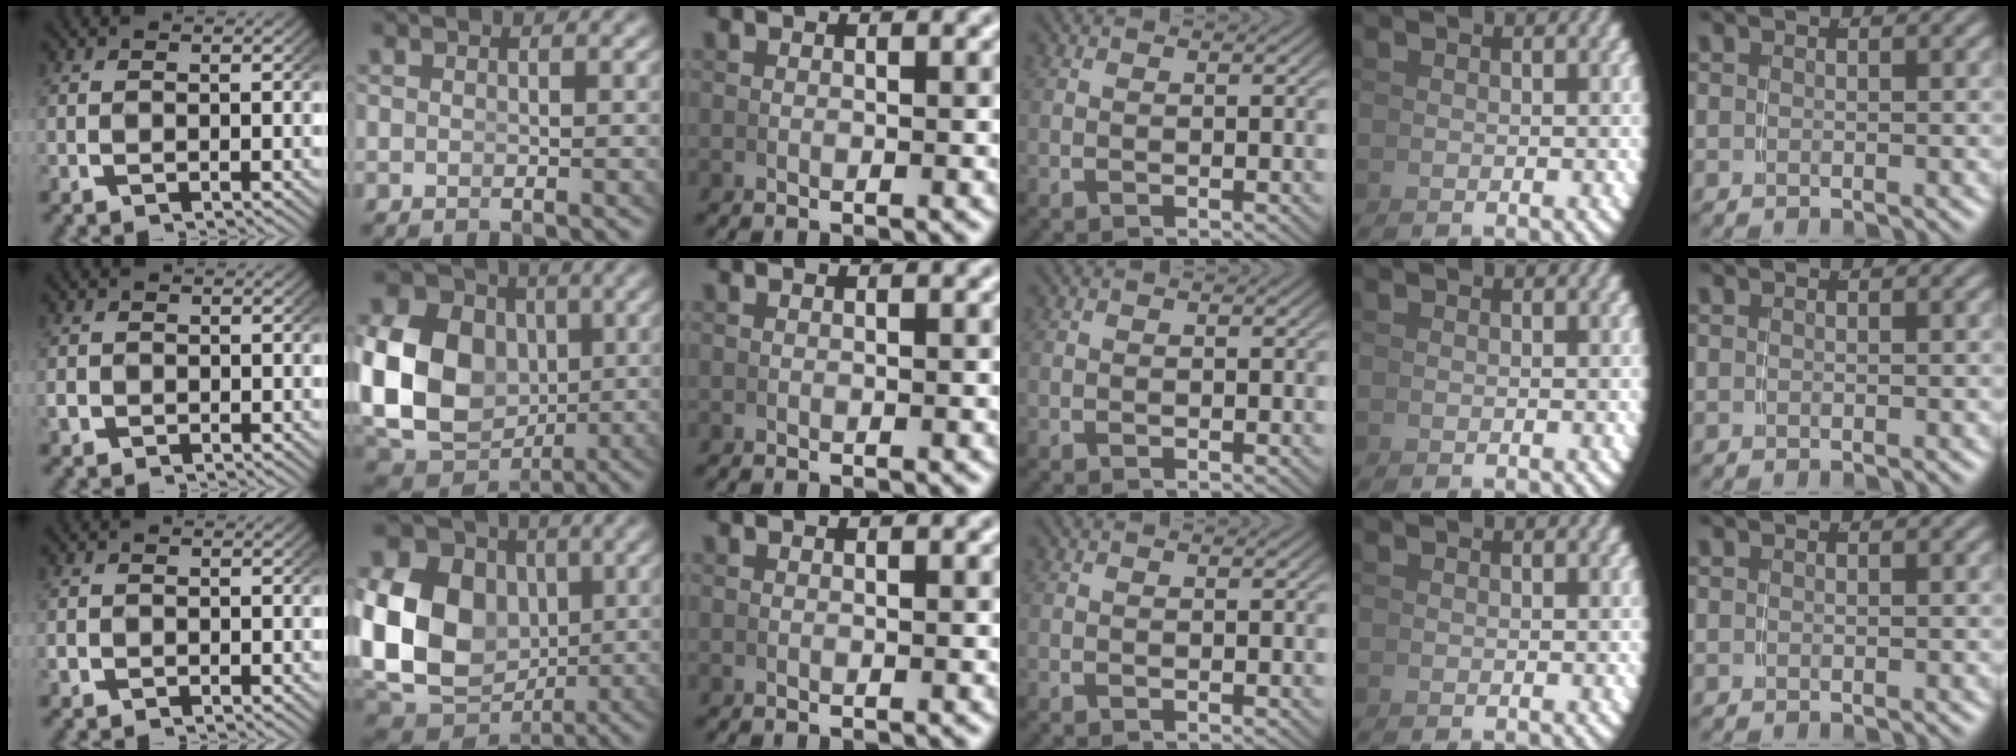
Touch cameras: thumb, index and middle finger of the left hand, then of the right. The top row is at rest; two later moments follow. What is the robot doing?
{"motion": "grasp_and_lifting", "object": "coin"}